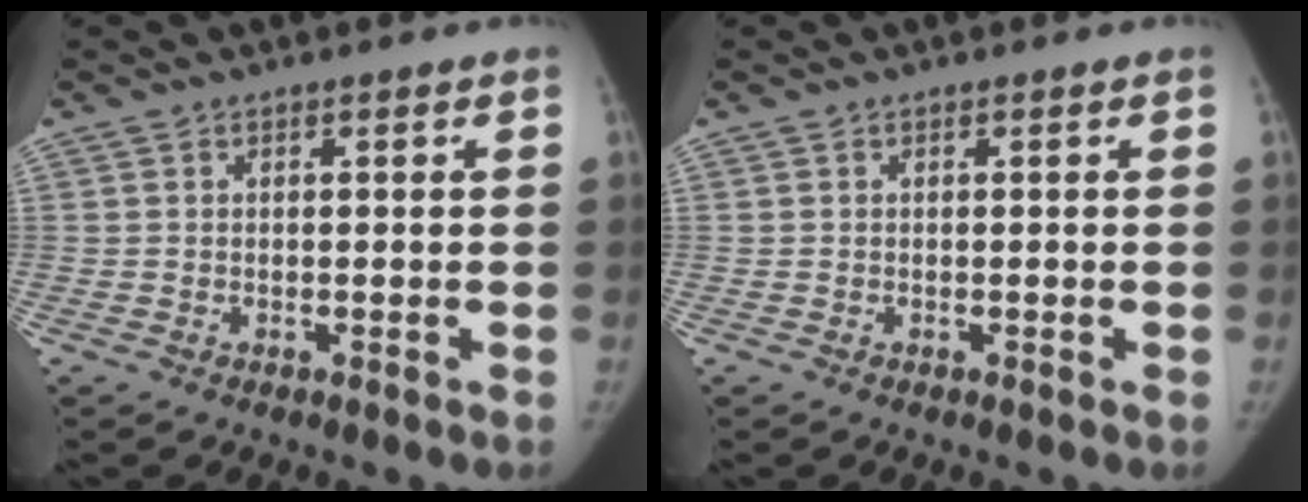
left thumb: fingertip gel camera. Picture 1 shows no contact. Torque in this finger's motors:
{"motor_torque": [-0.01, 0.02, -0.13, -0.03, 0.00]}